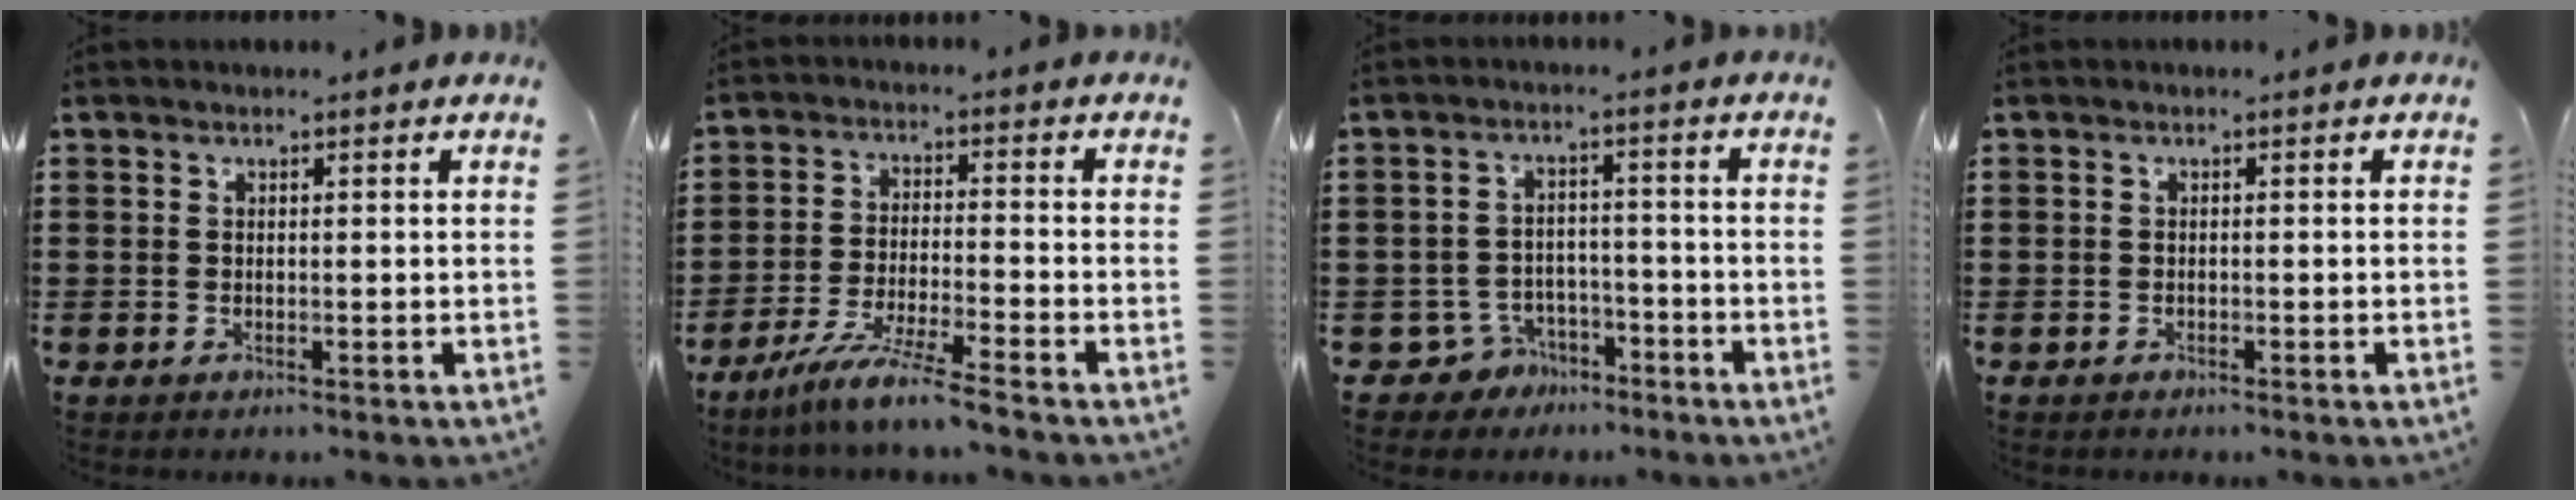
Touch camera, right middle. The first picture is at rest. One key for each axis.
{"total": 7.0, "fx": -6.0, "fy": -0.9, "fz": 3.4, "tx": -0.070, "ty": -0.020, "tz": -0.116}
{"total": 4.6, "fx": -3.8, "fy": 2.4, "fz": 0.7, "tx": -0.036, "ty": 0.006, "tz": -0.081}
{"total": 0.6, "fx": -0.5, "fy": 0.2, "fz": 0.0, "tx": -0.001, "ty": 0.001, "tz": -0.012}